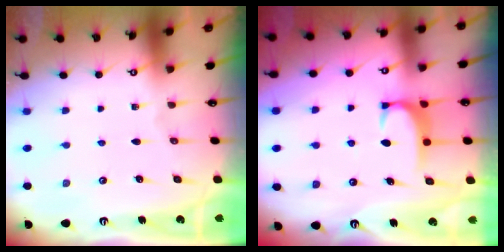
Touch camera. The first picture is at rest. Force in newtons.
{"total": 1.8, "press": 1.7, "slide": 0.5}